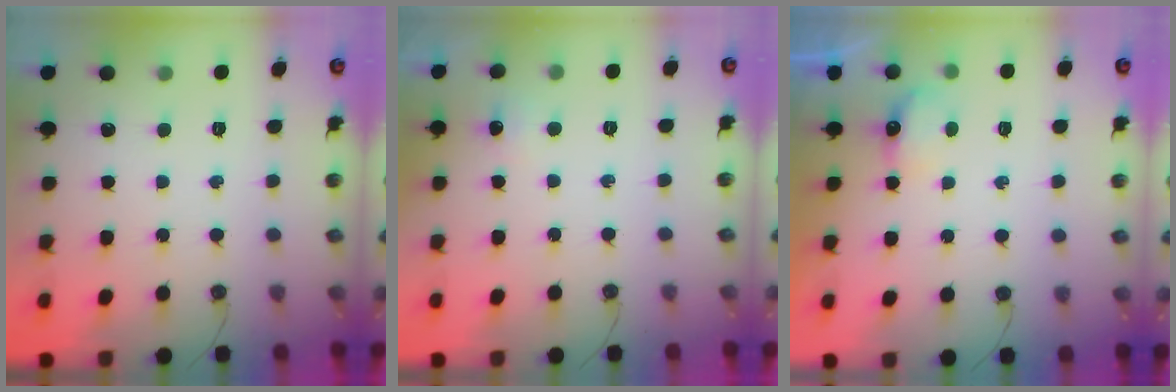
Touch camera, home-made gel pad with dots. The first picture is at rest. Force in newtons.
{"total": 5.1, "press": 5.0, "slide": 0.7}
{"total": 5.8, "press": 5.8, "slide": 0.6}